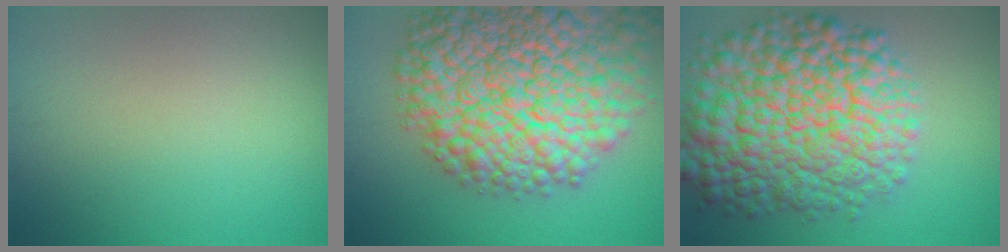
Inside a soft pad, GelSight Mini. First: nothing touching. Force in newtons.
{"total": 17.1, "press": 17.1, "slide": 0.8}
{"total": 13.4, "press": 13.4, "slide": 0.4}